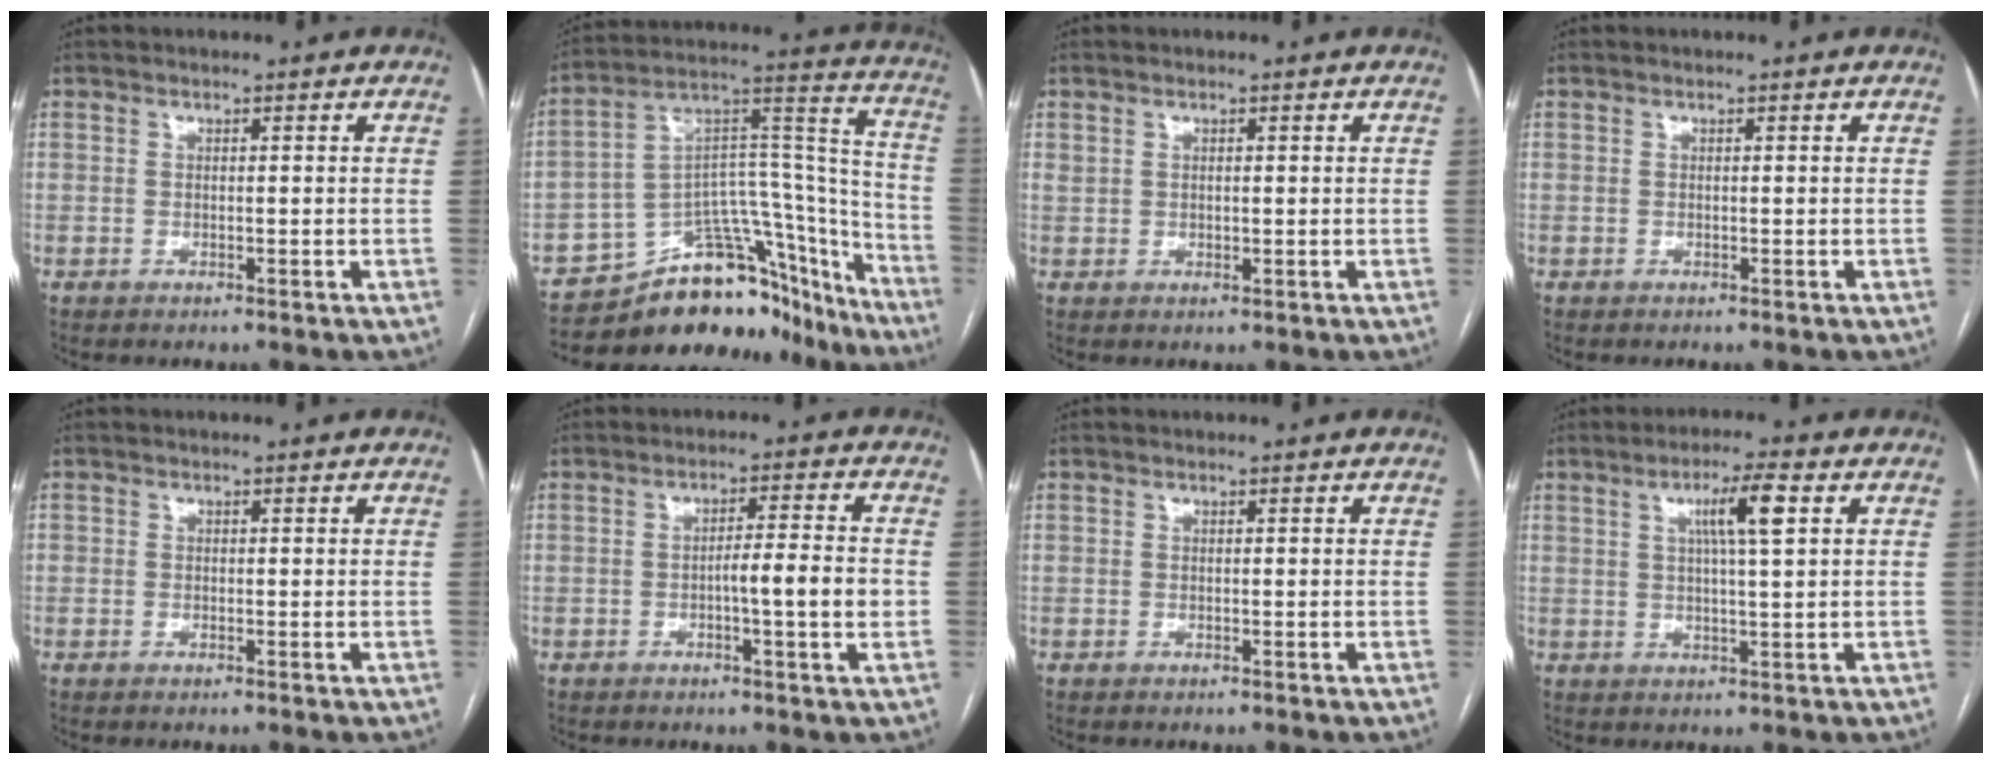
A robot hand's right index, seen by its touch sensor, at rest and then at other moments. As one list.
[{"total": 22.7, "force": [-18.9, 9.2, 8.7], "torque": [-0.093, 0.076, -0.277]}, {"total": 1.1, "force": [0.5, 0.6, 0.9], "torque": [-0.020, 0.000, 0.014]}, {"total": 0.0}, {"total": 0.0}, {"total": 5.8, "force": [-1.1, 0.0, 5.7], "torque": [-0.086, 0.006, -0.015]}, {"total": 0.0}, {"total": 6.2, "force": [2.1, 0.0, 5.8], "torque": [-0.100, 0.005, 0.035]}]